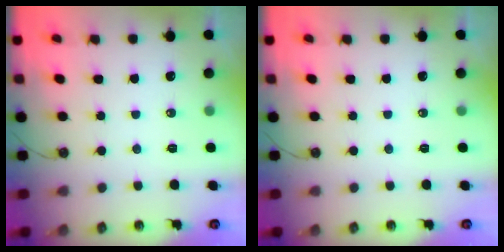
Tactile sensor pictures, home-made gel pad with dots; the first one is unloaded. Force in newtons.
{"total": 0.0}